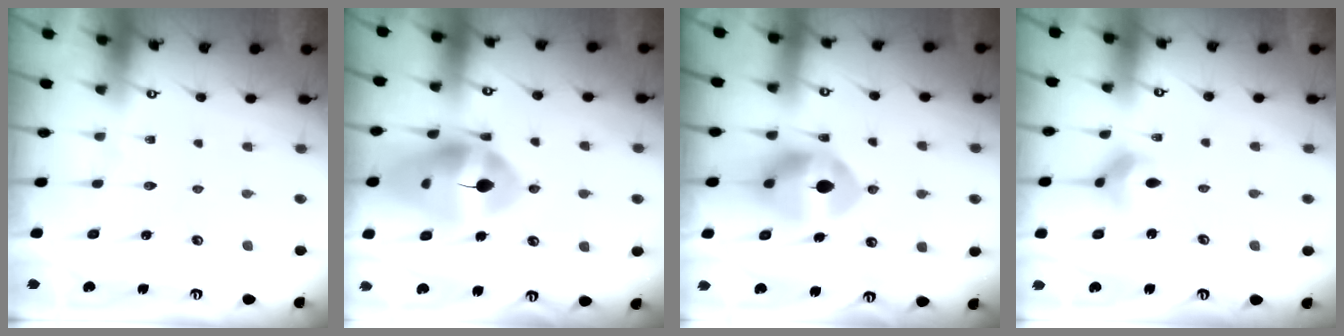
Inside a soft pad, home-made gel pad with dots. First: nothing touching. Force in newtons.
{"total": 18.1, "press": 17.9, "slide": 2.2}
{"total": 9.8, "press": 9.7, "slide": 1.3}
{"total": 6.3, "press": 6.3, "slide": 0.6}